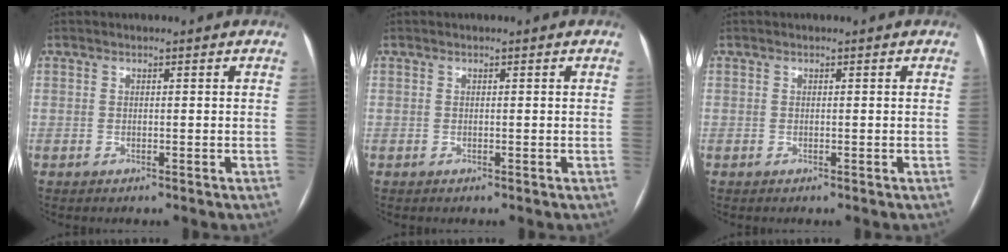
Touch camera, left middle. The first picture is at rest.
{"total": 0.0}
{"total": 0.0}